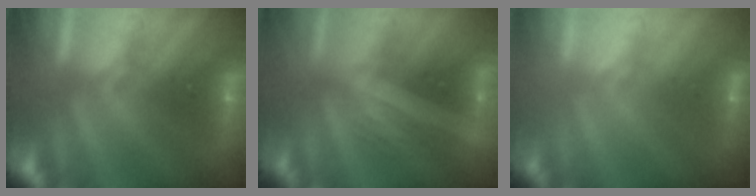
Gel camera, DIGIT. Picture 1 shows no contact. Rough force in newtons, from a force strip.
{"total": 1.7}
{"total": 1.9}